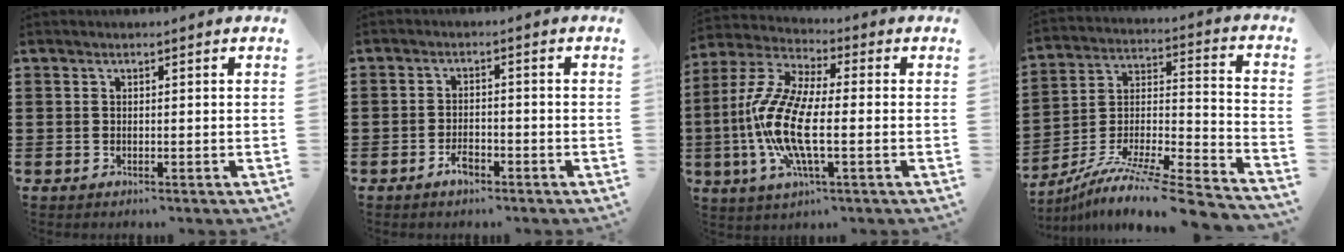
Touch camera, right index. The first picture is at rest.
{"total": 2.8, "force": [-1.8, 1.1, 1.9], "torque": [-0.041, -0.001, -0.035]}
{"total": 11.9, "force": [-2.3, 3.9, 11.0], "torque": [-0.261, -0.019, -0.050]}
{"total": 9.0, "force": [-7.4, 0.6, 5.0], "torque": [-0.089, 0.000, -0.151]}